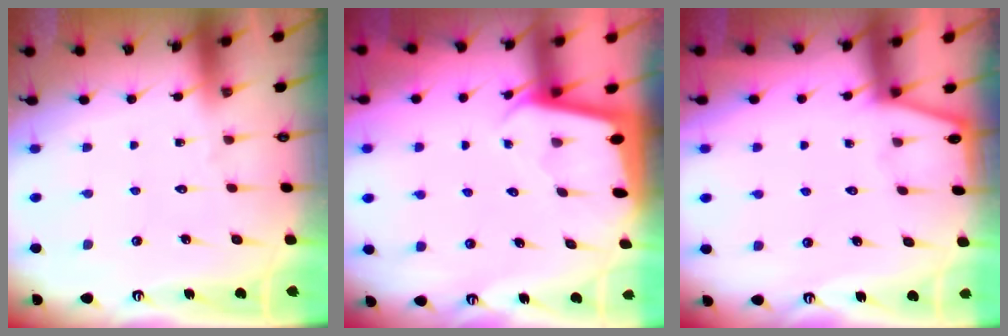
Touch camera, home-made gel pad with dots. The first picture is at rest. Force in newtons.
{"total": 1.9, "press": 1.9, "slide": 0.1}
{"total": 1.8, "press": 1.8, "slide": 0.1}